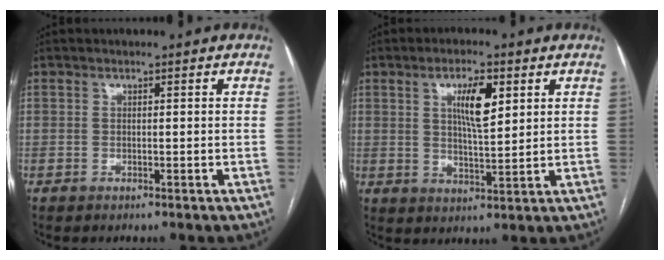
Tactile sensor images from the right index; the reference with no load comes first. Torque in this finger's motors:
{"motor_torque": [0.26, 0.14, 0.17, 0.10]}